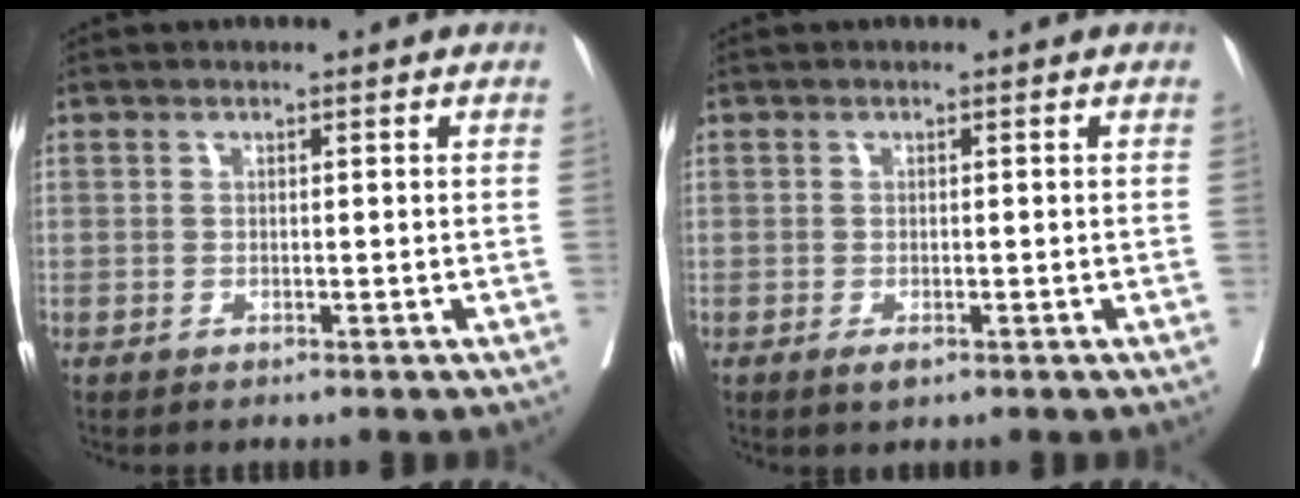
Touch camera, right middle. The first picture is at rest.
{"total": 1.4, "force": [-0.8, 0.6, 1.1], "torque": [-0.017, -0.002, -0.009]}